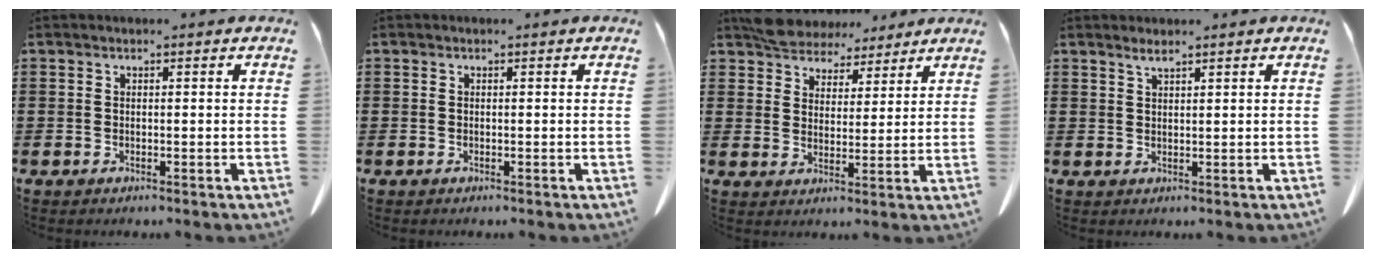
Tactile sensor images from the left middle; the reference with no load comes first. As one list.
[{"total": 0.0}, {"total": 5.9, "force": [5.5, 2.0, 0.7], "torque": [-0.039, -0.014, 0.106]}, {"total": 1.7, "force": [1.4, 0.0, 0.9], "torque": [-0.021, -0.003, 0.027]}]